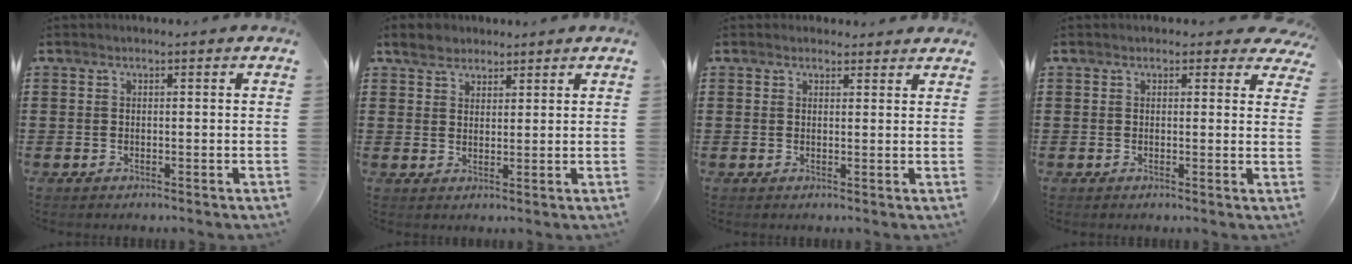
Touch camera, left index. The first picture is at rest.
{"total": 3.3, "force": [2.5, 2.0, 0.9], "torque": [-0.020, 0.008, 0.045]}
{"total": 1.6, "force": [1.4, 0.6, 0.1], "torque": [-0.006, 0.005, 0.028]}
{"total": 1.5, "force": [1.0, 1.0, 0.6], "torque": [-0.002, 0.002, 0.015]}